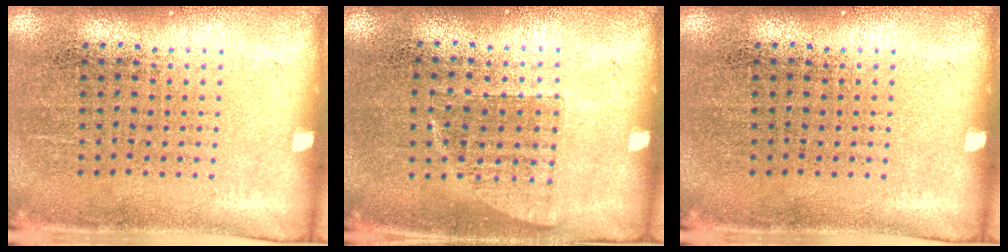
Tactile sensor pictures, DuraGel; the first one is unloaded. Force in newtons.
{"total": 0.7, "press": 0.7, "slide": 0.2}
{"total": 0.0}